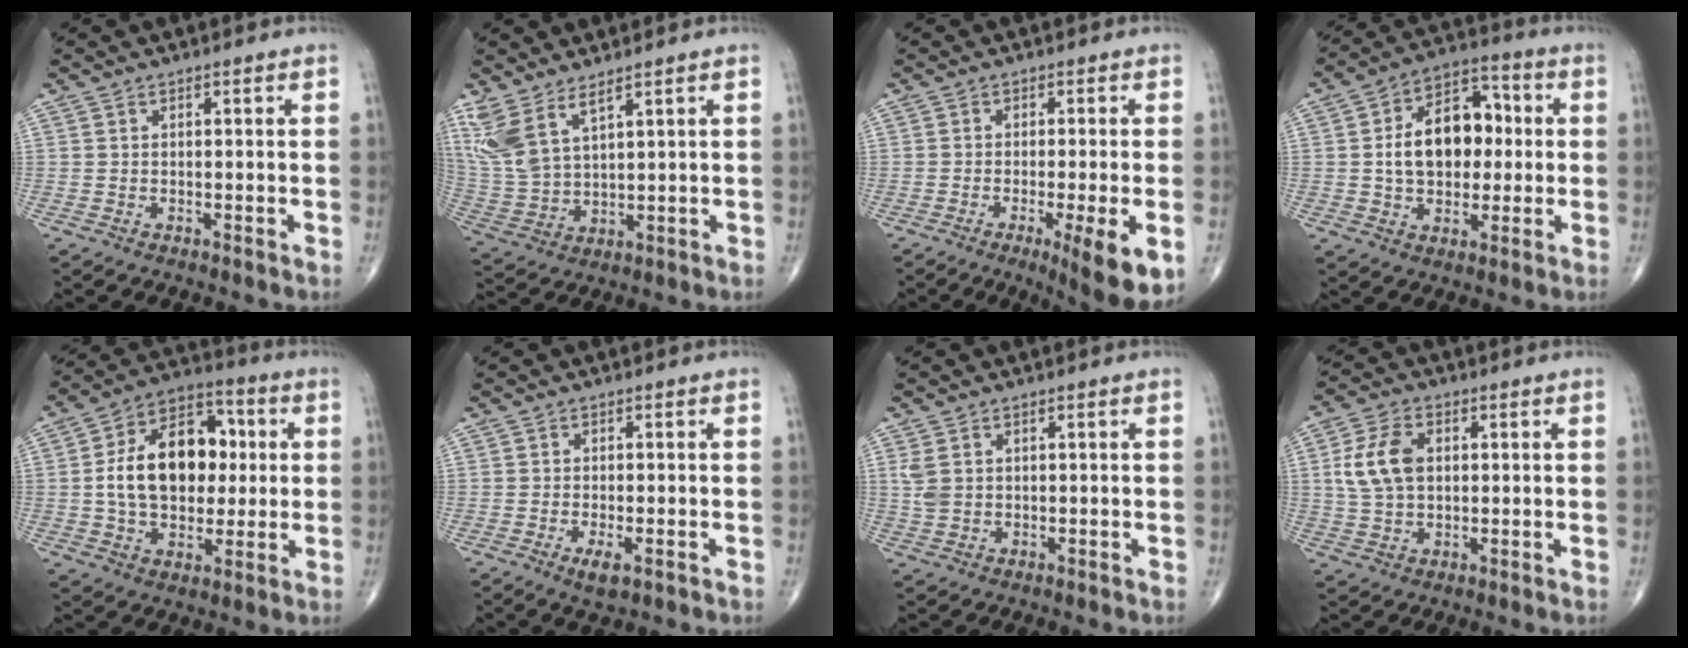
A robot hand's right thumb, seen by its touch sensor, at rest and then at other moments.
{"total": 10.0, "force": [6.5, 3.8, 6.6], "torque": [-0.149, -0.026, 0.152]}
{"total": 10.0, "force": [-3.6, 1.5, 9.2], "torque": [-0.130, -0.017, -0.051]}
{"total": 14.9, "force": [0.8, 10.0, 11.0], "torque": [-0.142, 0.028, 0.009]}
{"total": 18.4, "force": [1.4, 12.3, 13.6], "torque": [-0.189, 0.024, 0.020]}
{"total": 3.1, "force": [-1.4, 1.1, 2.6], "torque": [-0.046, -0.005, -0.022]}
{"total": 3.2, "force": [0.9, 2.4, 2.0], "torque": [-0.043, 0.001, 0.024]}
{"total": 9.0, "force": [1.5, 5.8, 6.7], "torque": [-0.132, 0.005, 0.032]}